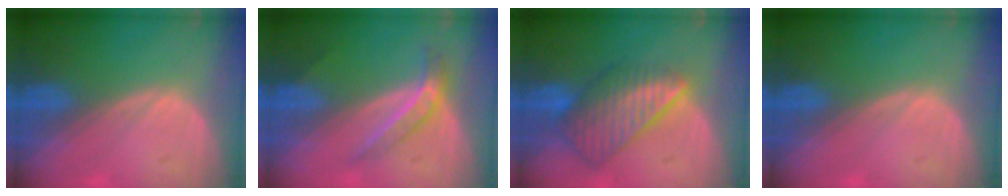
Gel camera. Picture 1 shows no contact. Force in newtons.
{"total": 4.3, "press": 4.0, "slide": 1.6}
{"total": 8.8, "press": 7.7, "slide": 4.4}
{"total": 0.0}